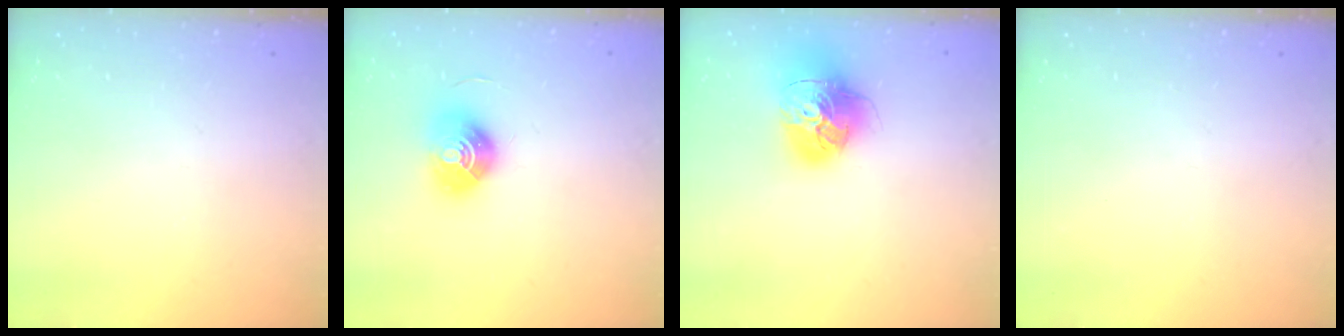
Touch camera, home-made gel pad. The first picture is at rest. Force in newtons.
{"total": 10.0, "press": 10.0, "slide": 0.4}
{"total": 17.5, "press": 17.4, "slide": 1.9}
{"total": 0.0}